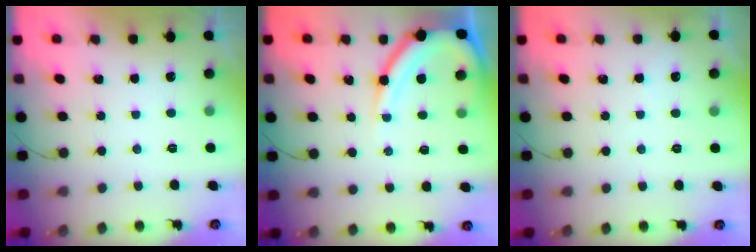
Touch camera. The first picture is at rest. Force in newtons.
{"total": 10.5, "press": 10.4, "slide": 1.1}
{"total": 1.2, "press": 1.2, "slide": 0.3}